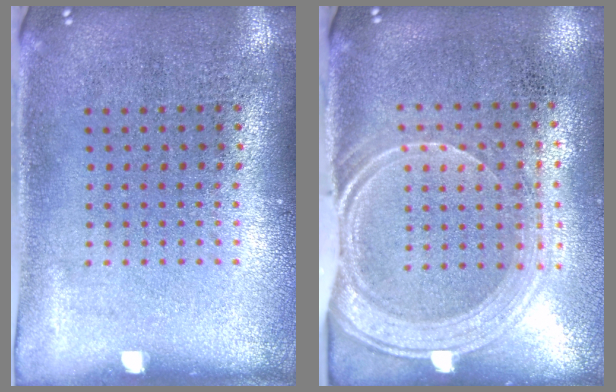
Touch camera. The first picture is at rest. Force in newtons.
{"total": 1.9, "press": 1.6, "slide": 1.0}